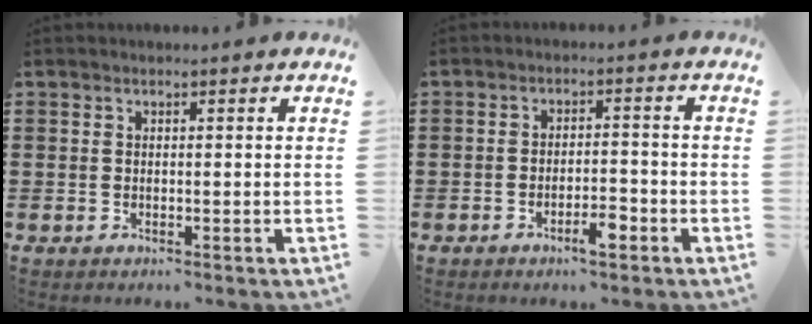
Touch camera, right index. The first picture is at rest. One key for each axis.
{"total": 3.6, "fx": -2.3, "fy": 1.0, "fz": 2.6, "tx": -0.041, "ty": 0.007, "tz": -0.042}